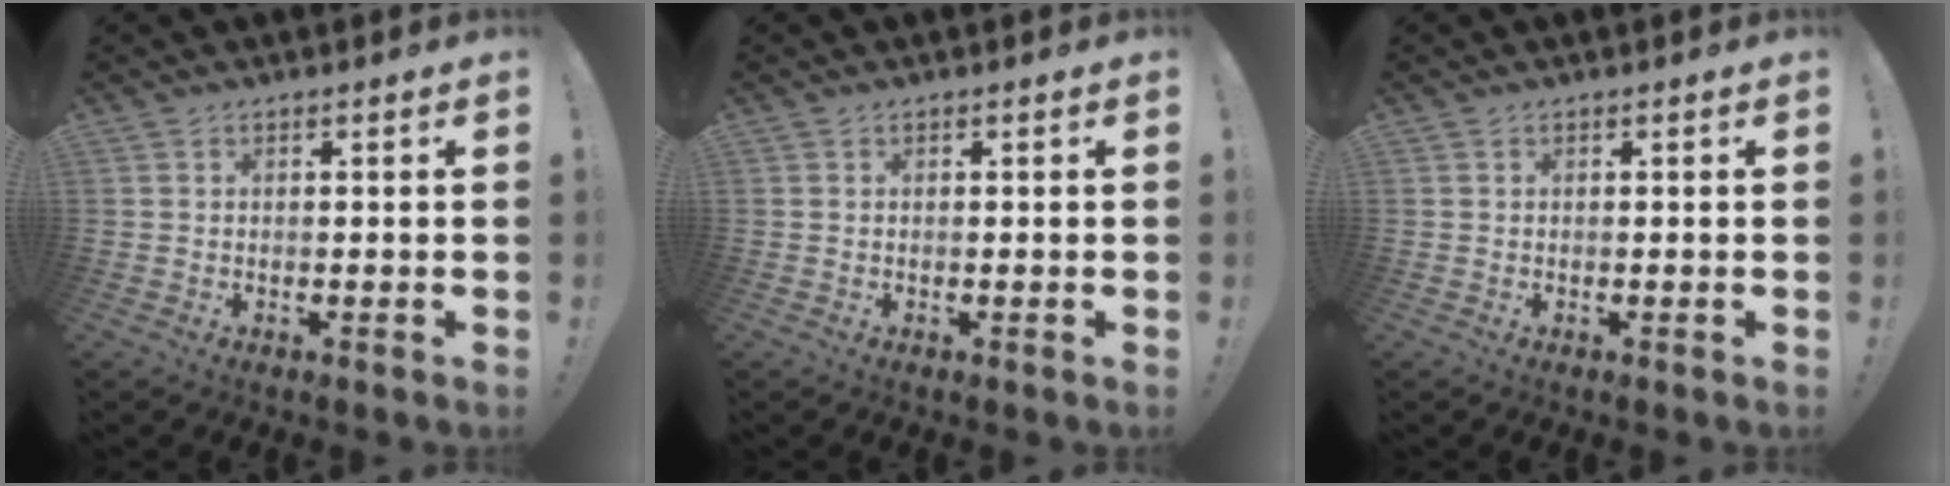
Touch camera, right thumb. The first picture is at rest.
{"total": 0.0}
{"total": 0.0}